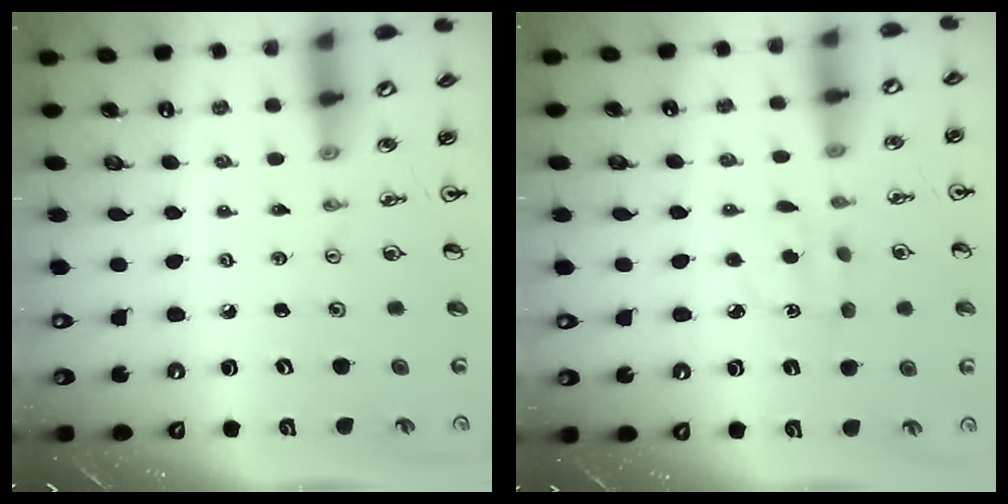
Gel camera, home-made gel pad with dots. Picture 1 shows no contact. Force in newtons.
{"total": 2.8, "press": 2.6, "slide": 0.8}